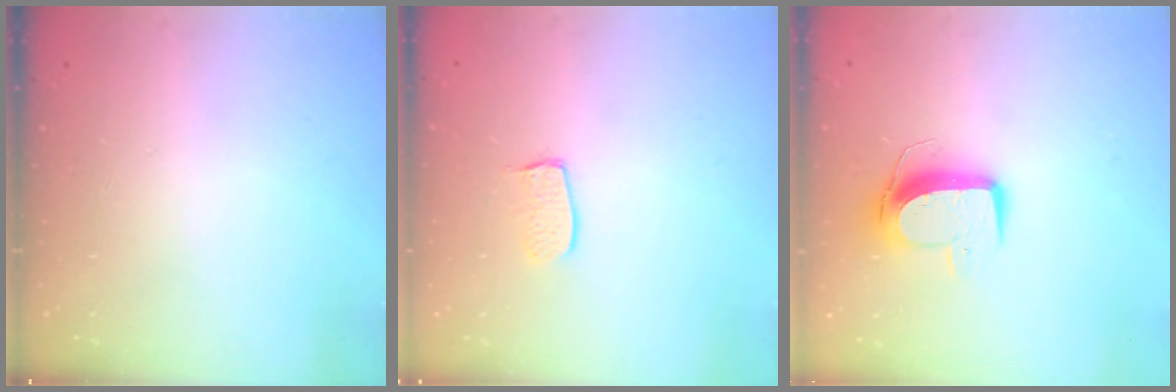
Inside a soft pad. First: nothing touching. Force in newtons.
{"total": 6.4, "press": 6.4, "slide": 0.1}
{"total": 10.3, "press": 10.3, "slide": 0.7}